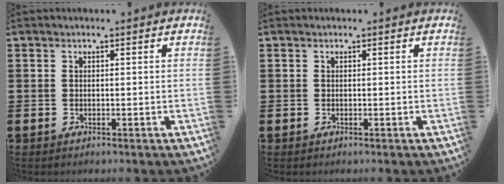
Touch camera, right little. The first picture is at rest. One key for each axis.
{"total": 0.0}